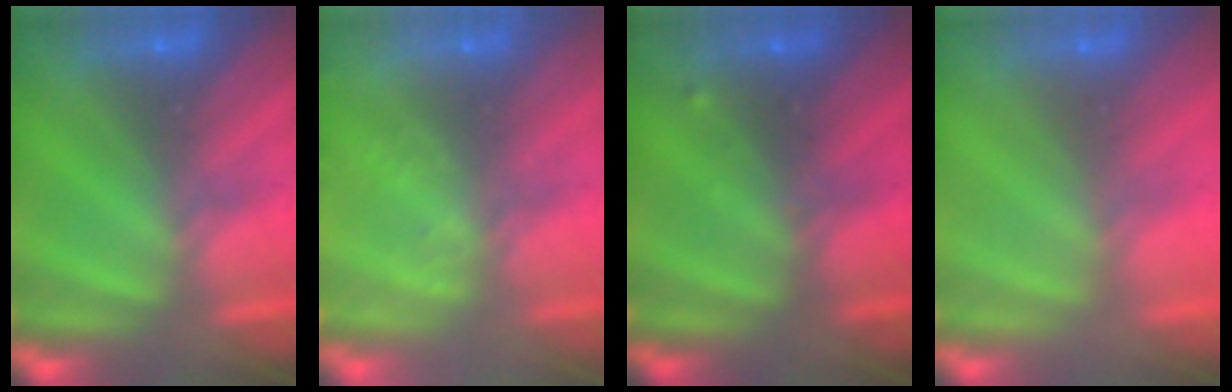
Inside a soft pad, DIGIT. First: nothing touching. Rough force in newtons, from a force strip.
{"total": 2.4}
{"total": 2.7}
{"total": 3.1}